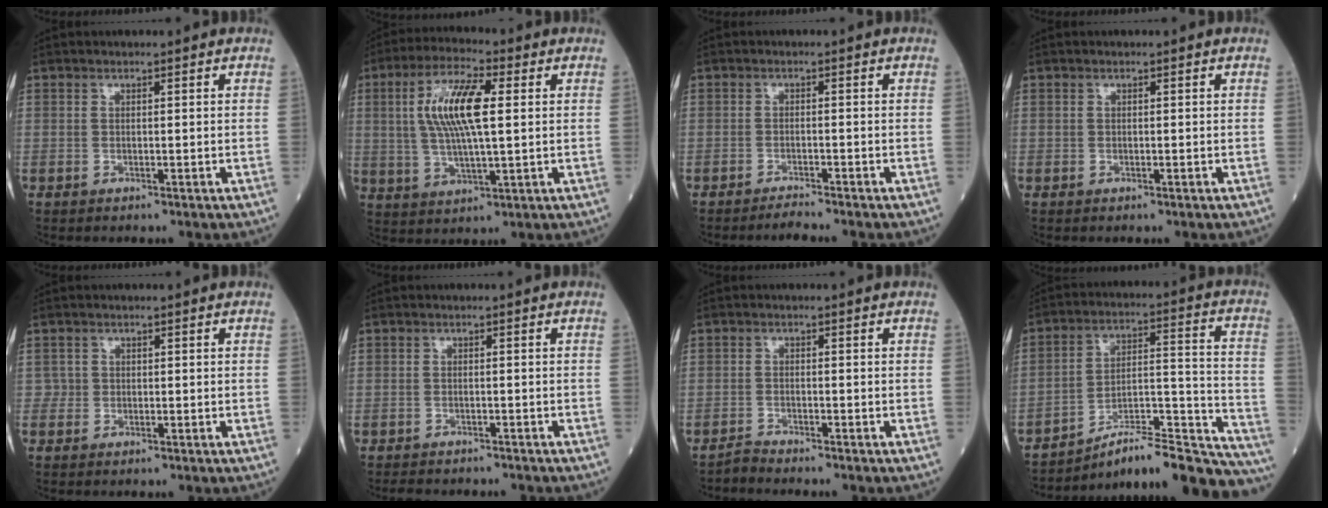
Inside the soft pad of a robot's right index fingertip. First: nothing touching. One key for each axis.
{"total": 11.4, "fx": 2.2, "fy": 2.7, "fz": 10.8, "tx": -0.222, "ty": 0.010, "tz": 0.040}
{"total": 2.2, "fx": -2.1, "fy": -0.7, "fz": 0.4, "tx": -0.010, "ty": -0.008, "tz": -0.038}
{"total": 0.0}
{"total": 0.8, "fx": 0.0, "fy": 0.8, "fz": -0.2, "tx": 0.009, "ty": 0.007, "tz": -0.002}
{"total": 5.4, "fx": -4.9, "fy": 1.7, "fz": 1.3, "tx": -0.014, "ty": -0.002, "tz": -0.068}
{"total": 1.9, "fx": -1.8, "fy": -0.5, "fz": -0.2, "tx": 0.001, "ty": -0.008, "tz": -0.037}
{"total": 23.2, "fx": -21.4, "fy": 2.1, "fz": 8.8, "tx": -0.065, "ty": 0.035, "tz": -0.311}